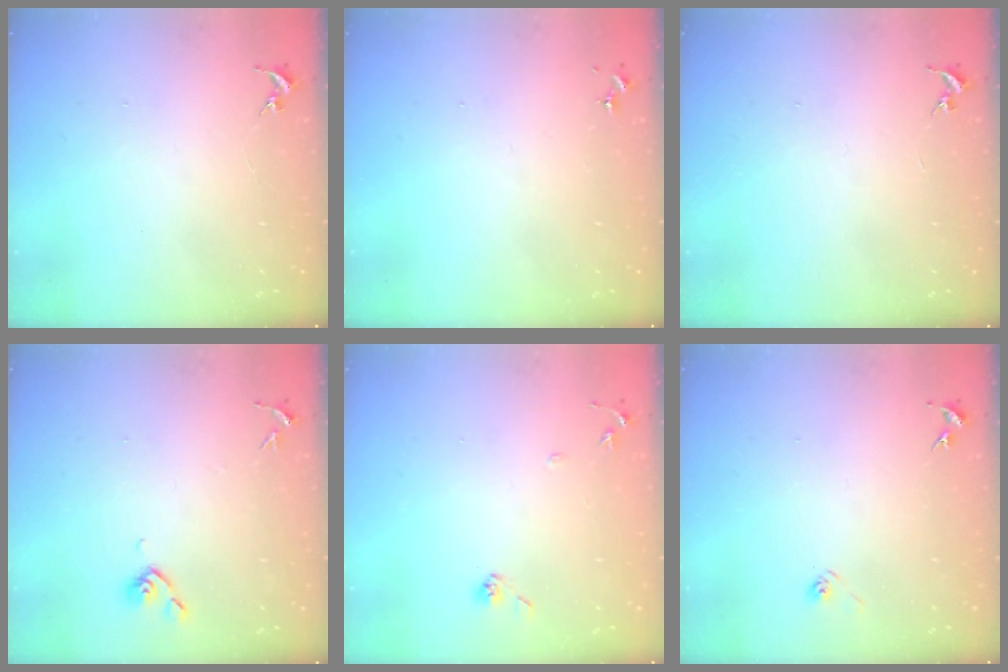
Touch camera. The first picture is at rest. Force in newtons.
{"total": 0.0}
{"total": 0.0}
{"total": 5.1, "press": 5.0, "slide": 0.8}
{"total": 6.3, "press": 6.2, "slide": 1.0}
{"total": 3.1, "press": 2.7, "slide": 1.4}